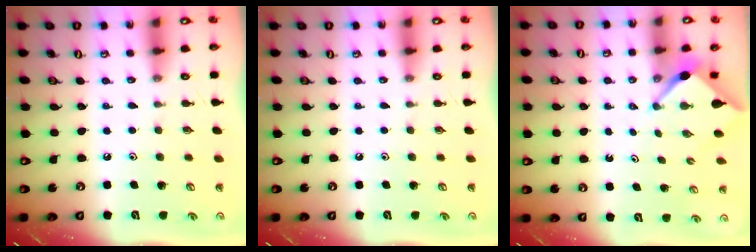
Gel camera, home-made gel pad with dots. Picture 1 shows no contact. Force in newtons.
{"total": 0.0}
{"total": 2.6, "press": 2.6, "slide": 0.1}